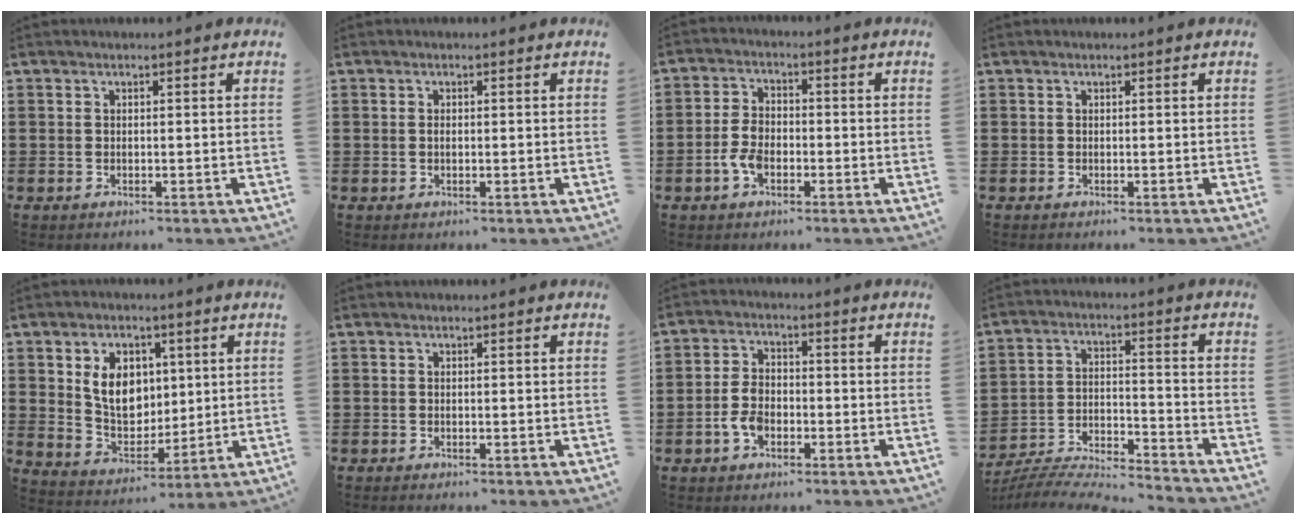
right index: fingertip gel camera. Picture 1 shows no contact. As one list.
[{"total": 0.6, "force": [0.0, 0.3, 0.6], "torque": [-0.013, -0.001, -0.001]}, {"total": 4.5, "force": [-1.7, 2.7, 3.1], "torque": [-0.083, -0.002, -0.039]}, {"total": 0.0}, {"total": 8.0, "force": [2.0, 6.0, 4.9], "torque": [-0.091, 0.010, 0.033]}, {"total": 0.0}, {"total": 4.6, "force": [-1.8, 2.8, 3.1], "torque": [-0.084, -0.002, -0.042]}, {"total": 6.9, "force": [-6.7, 0.4, 1.5], "torque": [-0.037, 0.000, -0.137]}]